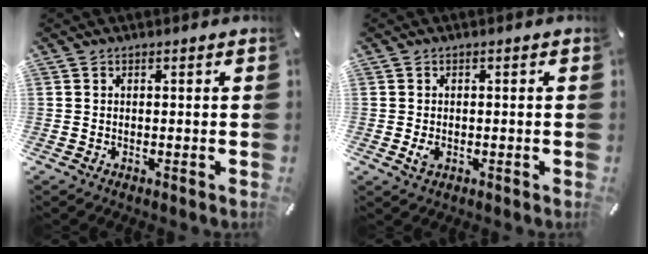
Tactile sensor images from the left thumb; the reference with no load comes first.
{"total": 2.4, "force": [-0.7, 1.5, 1.7], "torque": [-0.037, -0.002, -0.012]}